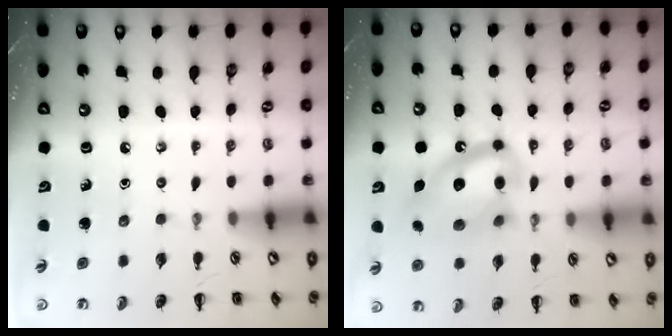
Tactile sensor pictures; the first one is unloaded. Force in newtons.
{"total": 15.8, "press": 15.6, "slide": 3.0}